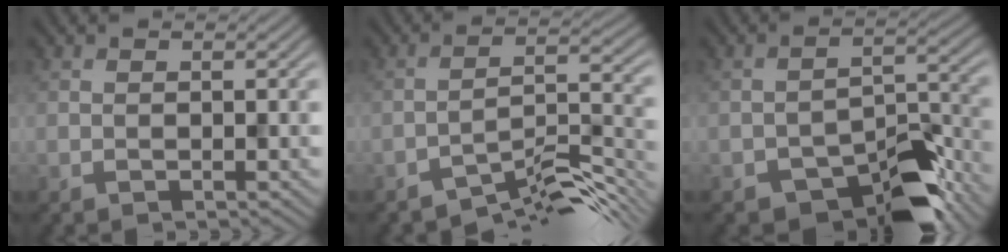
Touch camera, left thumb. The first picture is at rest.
{"total": 7.7, "force": [-6.4, 1.6, 4.1], "torque": [-0.061, 0.007, -0.112]}
{"total": 9.5, "force": [-6.6, 4.3, 5.3], "torque": [-0.060, -0.005, -0.113]}